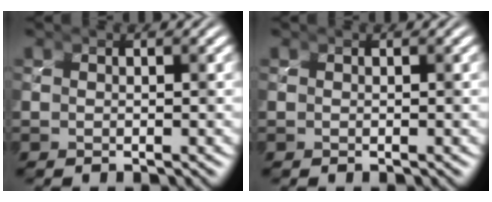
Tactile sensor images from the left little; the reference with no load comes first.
{"total": 0.0}